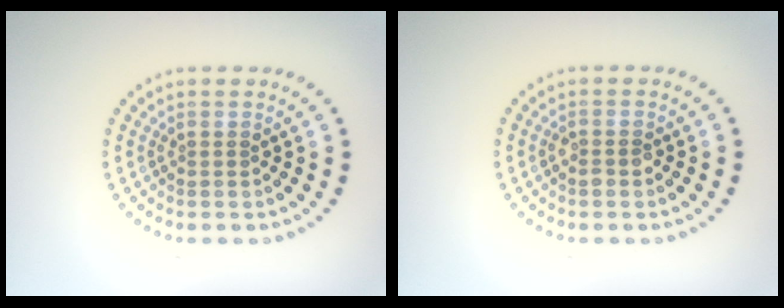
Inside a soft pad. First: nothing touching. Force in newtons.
{"total": 1.1, "press": 1.1, "slide": 0.2}